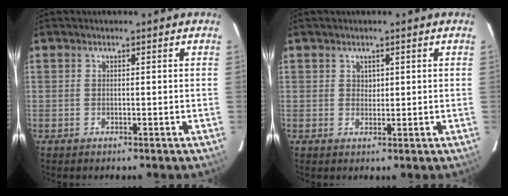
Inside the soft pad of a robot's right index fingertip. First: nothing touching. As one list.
[{"total": 1.3, "force": [0.6, 1.1, 0.3], "torque": [-0.001, 0.005, 0.010]}]